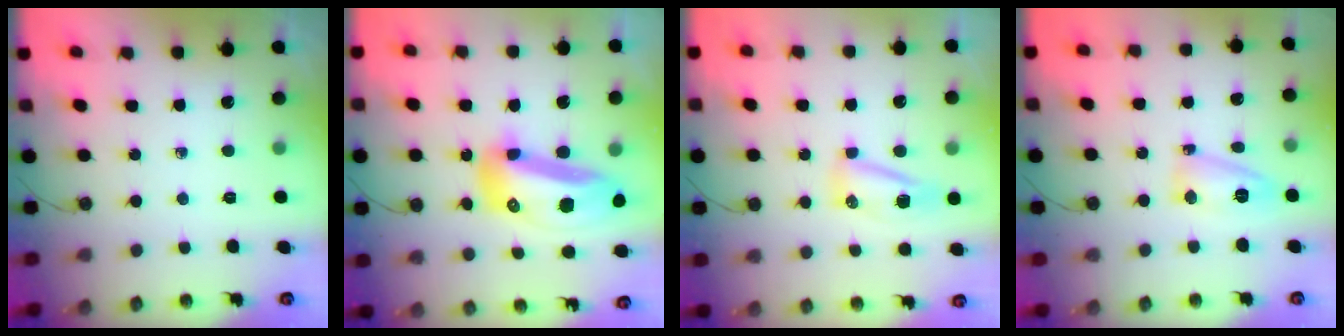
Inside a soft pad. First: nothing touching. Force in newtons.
{"total": 18.6, "press": 18.5, "slide": 2.1}
{"total": 7.0, "press": 7.0, "slide": 0.6}
{"total": 6.8, "press": 6.8, "slide": 1.1}